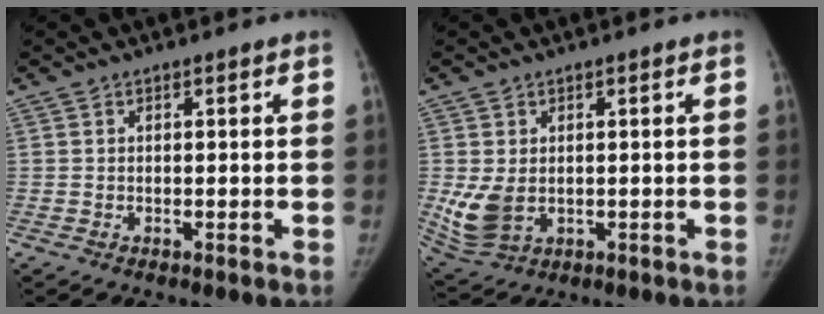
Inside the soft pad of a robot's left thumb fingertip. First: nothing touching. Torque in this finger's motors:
{"motor_torque": [0.52, 1.72, 0.76, -0.83, 0.06]}